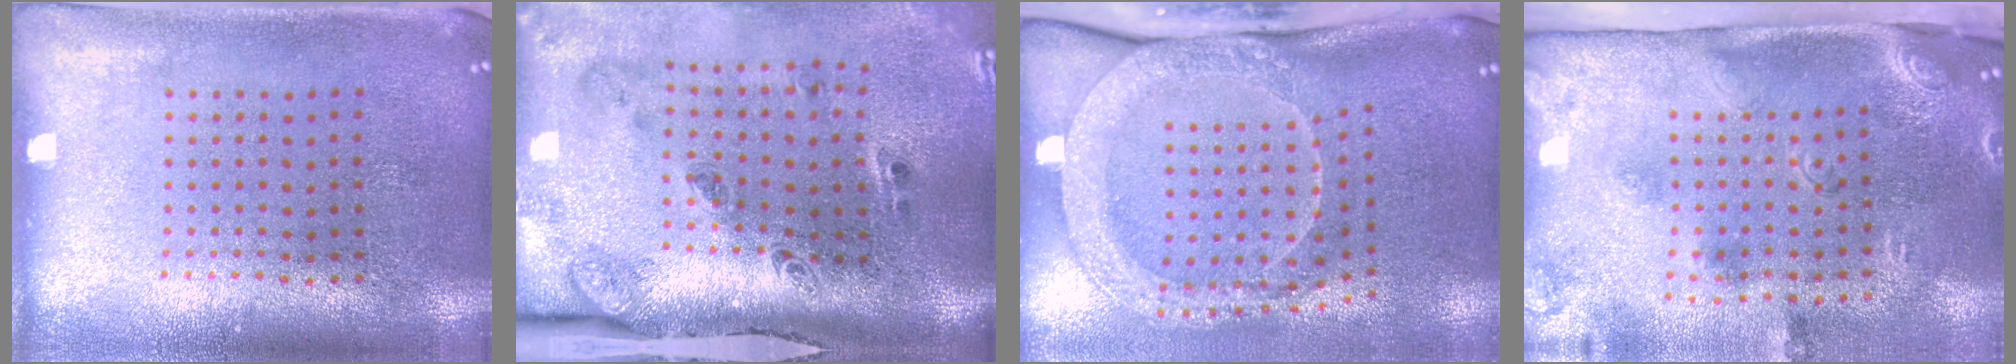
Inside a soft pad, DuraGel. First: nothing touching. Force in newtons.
{"total": 3.4, "press": 2.1, "slide": 2.7}
{"total": 2.4, "press": 2.1, "slide": 1.1}
{"total": 3.0, "press": 1.9, "slide": 2.3}